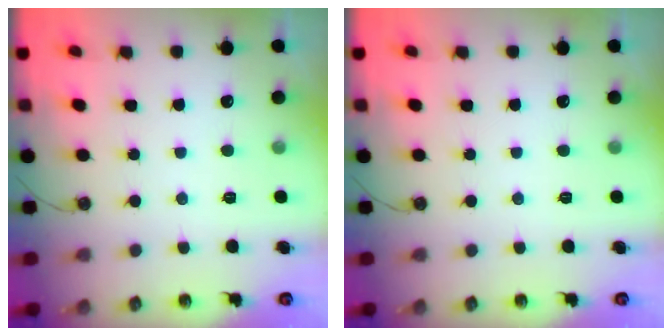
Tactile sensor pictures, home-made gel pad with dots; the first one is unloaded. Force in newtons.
{"total": 0.0}